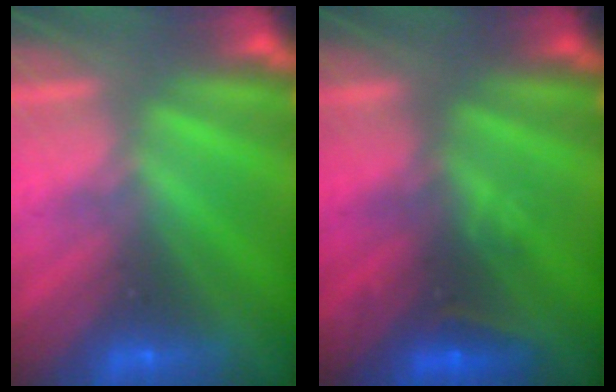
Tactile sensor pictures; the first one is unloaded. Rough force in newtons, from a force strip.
{"total": 2.8}